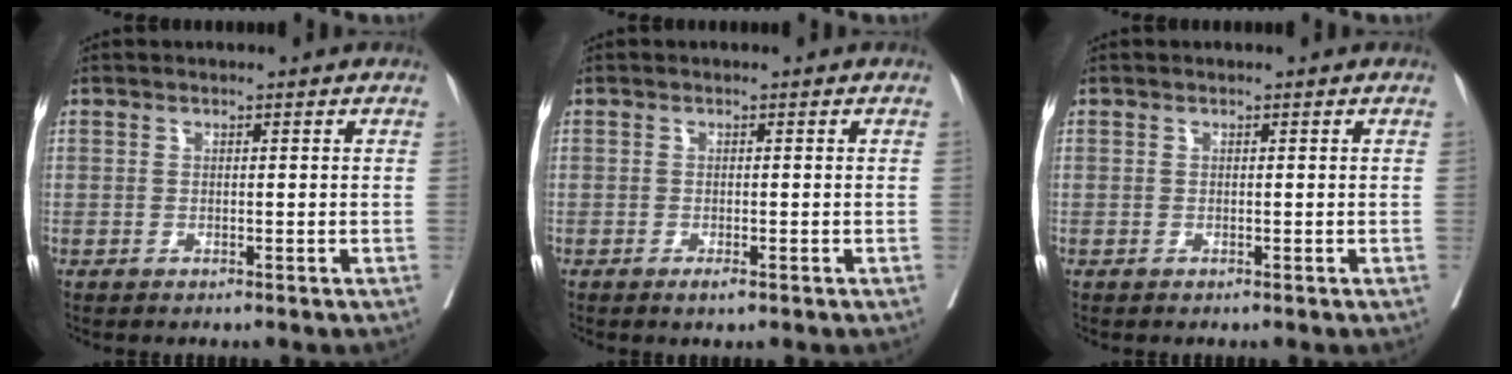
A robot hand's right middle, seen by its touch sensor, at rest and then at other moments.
{"total": 1.1, "force": [-0.7, 0.2, 0.9], "torque": [-0.014, -0.002, -0.010]}
{"total": 0.0}